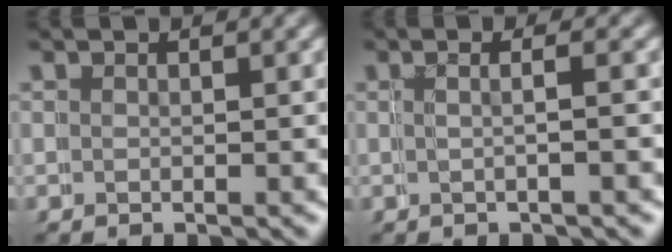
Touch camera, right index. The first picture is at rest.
{"total": 1.1, "force": [-0.1, -0.1, 1.0], "torque": [-0.021, 0.001, -0.003]}